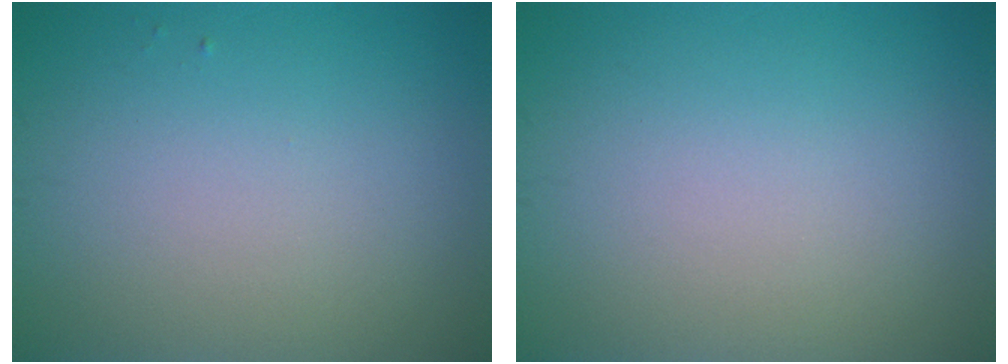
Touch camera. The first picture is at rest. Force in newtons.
{"total": 0.0}